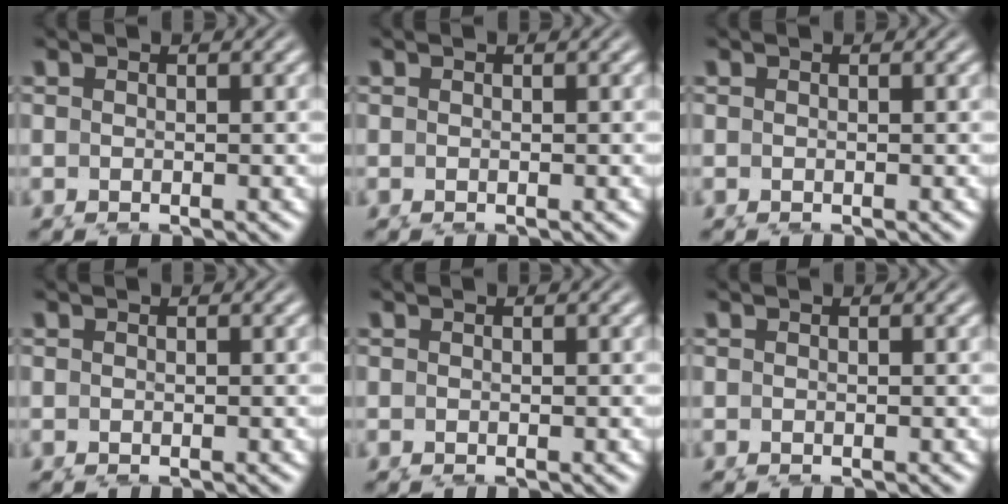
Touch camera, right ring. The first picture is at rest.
{"total": 0.0}
{"total": 0.0}
{"total": 0.0}
{"total": 0.0}
{"total": 0.0}